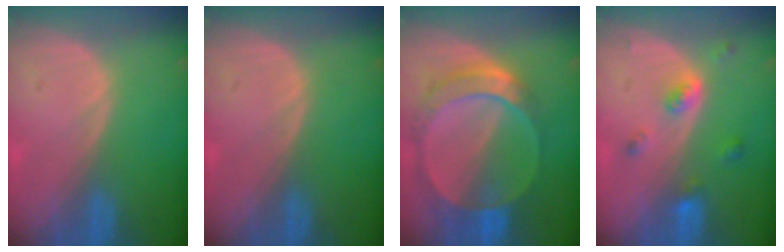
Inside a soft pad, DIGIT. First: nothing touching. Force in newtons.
{"total": 0.0}
{"total": 9.2, "press": 8.1, "slide": 4.5}
{"total": 4.3, "press": 3.9, "slide": 1.8}